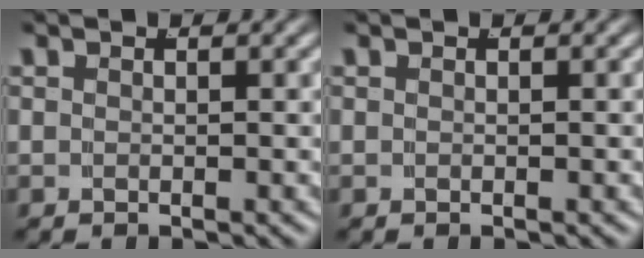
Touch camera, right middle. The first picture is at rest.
{"total": 0.0}